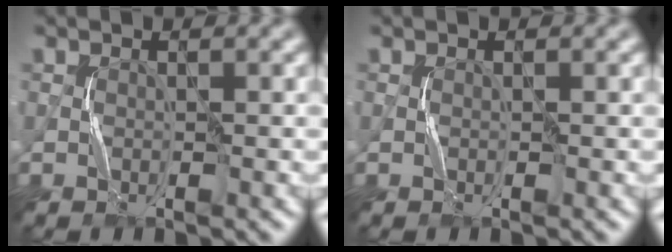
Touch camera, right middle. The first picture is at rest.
{"total": 0.0}